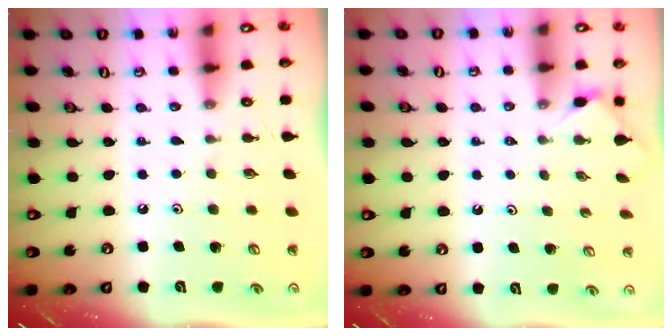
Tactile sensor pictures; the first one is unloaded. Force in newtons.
{"total": 1.6, "press": 1.5, "slide": 0.4}